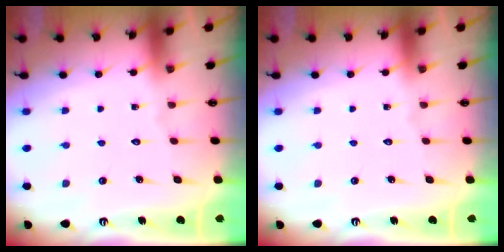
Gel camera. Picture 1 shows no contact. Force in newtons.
{"total": 0.0}